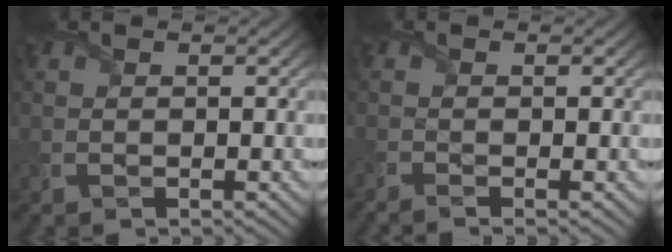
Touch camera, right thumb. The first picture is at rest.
{"total": 1.5, "force": [-1.2, -0.1, 0.9], "torque": [-0.026, -0.004, -0.025]}